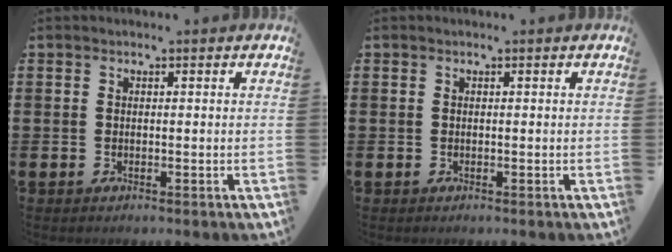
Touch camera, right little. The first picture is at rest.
{"total": 0.0}